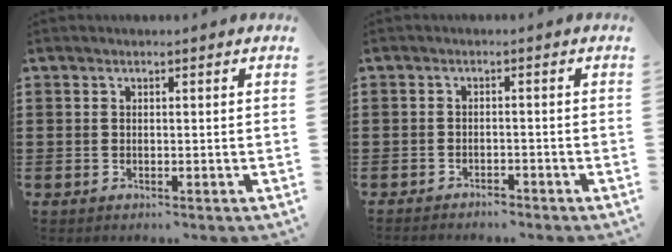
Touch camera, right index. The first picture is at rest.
{"total": 1.6, "force": [-1.6, 0.2, 0.0], "torque": [-0.006, 0.002, -0.035]}